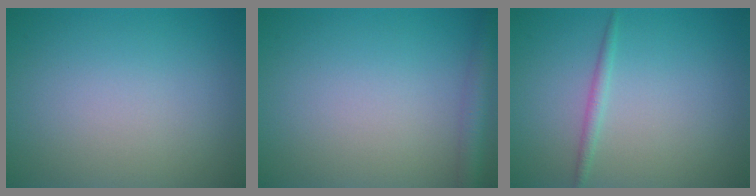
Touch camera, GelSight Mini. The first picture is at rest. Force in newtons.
{"total": 2.5, "press": 2.5, "slide": 0.1}
{"total": 1.1, "press": 1.1, "slide": 0.1}